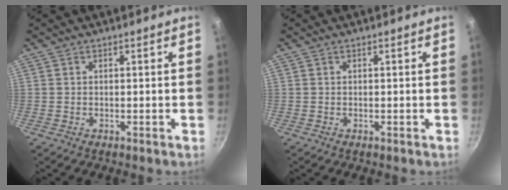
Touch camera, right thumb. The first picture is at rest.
{"total": 0.0}